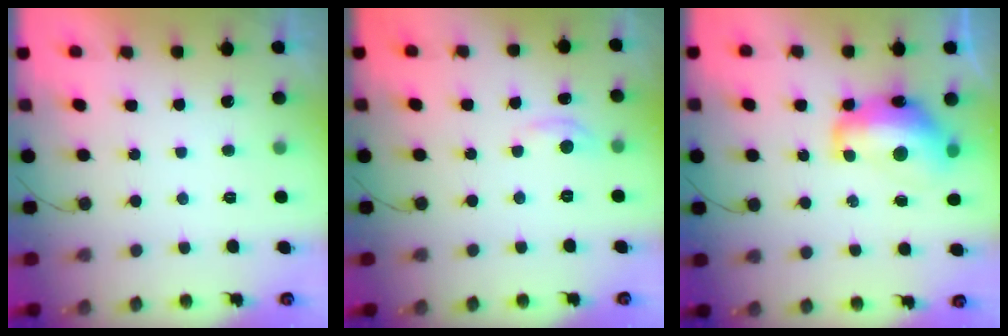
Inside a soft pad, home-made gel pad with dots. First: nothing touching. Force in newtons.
{"total": 3.3, "press": 3.2, "slide": 0.4}
{"total": 13.4, "press": 13.3, "slide": 1.4}